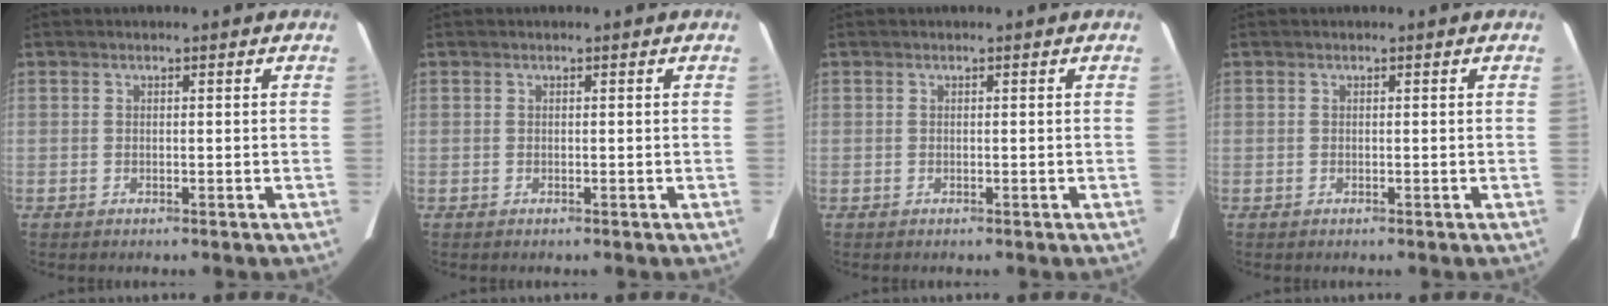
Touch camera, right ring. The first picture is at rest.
{"total": 0.0}
{"total": 0.0}
{"total": 0.0}